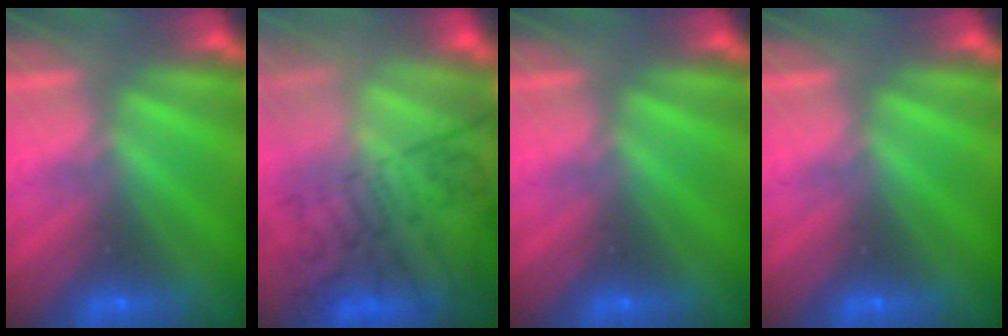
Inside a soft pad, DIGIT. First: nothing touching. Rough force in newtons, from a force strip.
{"total": 8.9}
{"total": 0.0}
{"total": 0.0}